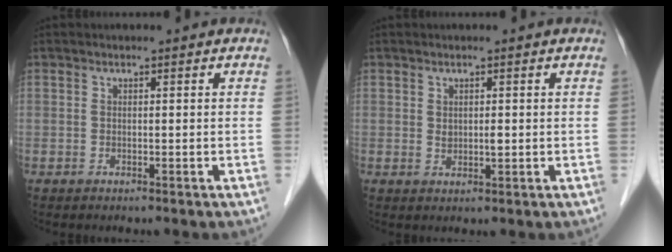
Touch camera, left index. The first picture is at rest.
{"total": 1.3, "force": [0.1, 0.7, 1.1], "torque": [-0.018, -0.008, 0.005]}